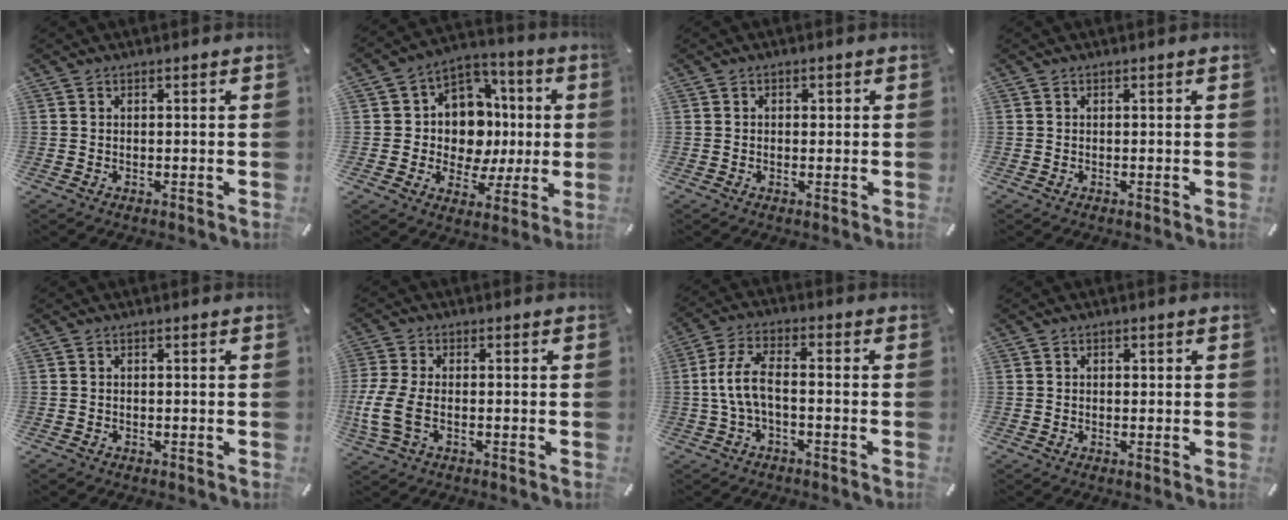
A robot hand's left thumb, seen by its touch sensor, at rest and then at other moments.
{"total": 13.0, "force": [0.0, 11.8, 5.5], "torque": [-0.076, -0.010, 0.014]}
{"total": 1.0, "force": [0.0, 0.9, 0.5], "torque": [-0.010, 0.005, -0.002]}
{"total": 0.0}
{"total": 0.6, "force": [-0.4, 0.4, 0.2], "torque": [-0.004, 0.001, -0.009]}
{"total": 7.9, "force": [-2.0, 4.1, 6.4], "torque": [-0.141, -0.005, -0.035]}
{"total": 8.1, "force": [-1.7, 3.3, 7.2], "torque": [-0.147, 0.005, -0.033]}
{"total": 0.8, "force": [-0.1, 0.7, 0.4], "torque": [-0.007, 0.004, -0.003]}